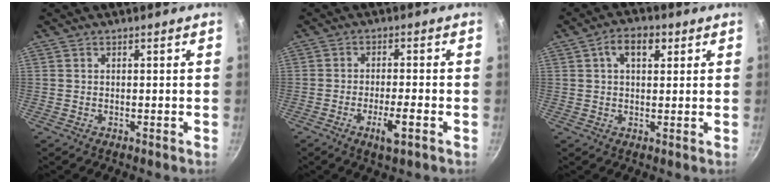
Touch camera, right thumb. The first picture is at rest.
{"total": 5.2, "force": [-2.3, 1.0, 4.6], "torque": [-0.080, 0.009, -0.039]}
{"total": 6.0, "force": [2.2, 3.5, 4.3], "torque": [-0.053, 0.005, 0.030]}